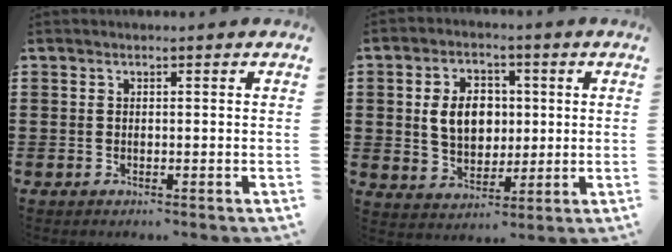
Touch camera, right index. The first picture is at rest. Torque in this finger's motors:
{"motor_torque": [1.33, 0.62, 0.64, 0.08]}